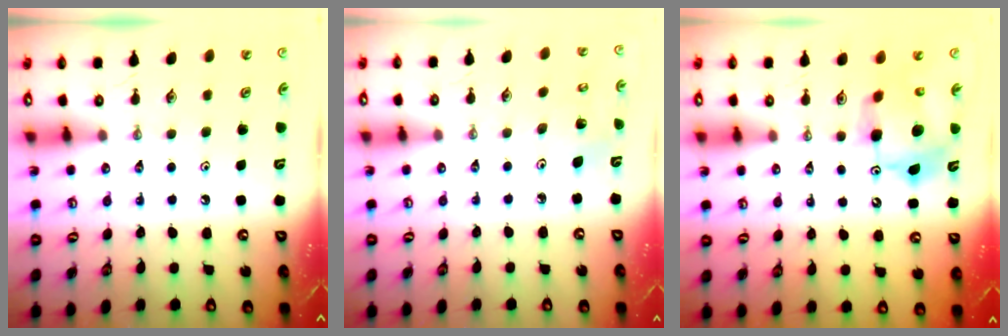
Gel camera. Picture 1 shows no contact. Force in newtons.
{"total": 3.7, "press": 3.6, "slide": 0.8}
{"total": 12.3, "press": 12.2, "slide": 1.2}